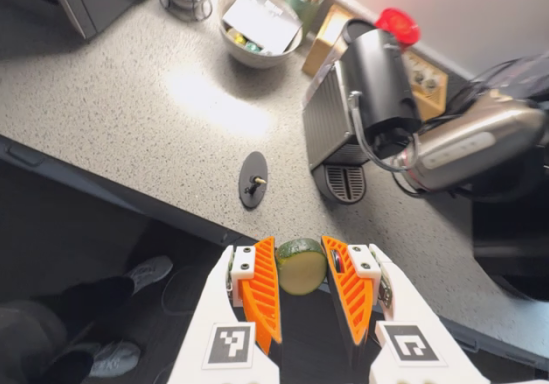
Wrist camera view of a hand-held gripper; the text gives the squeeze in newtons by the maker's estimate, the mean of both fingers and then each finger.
{"total": 10.7, "left": 10.9, "right": 10.6}